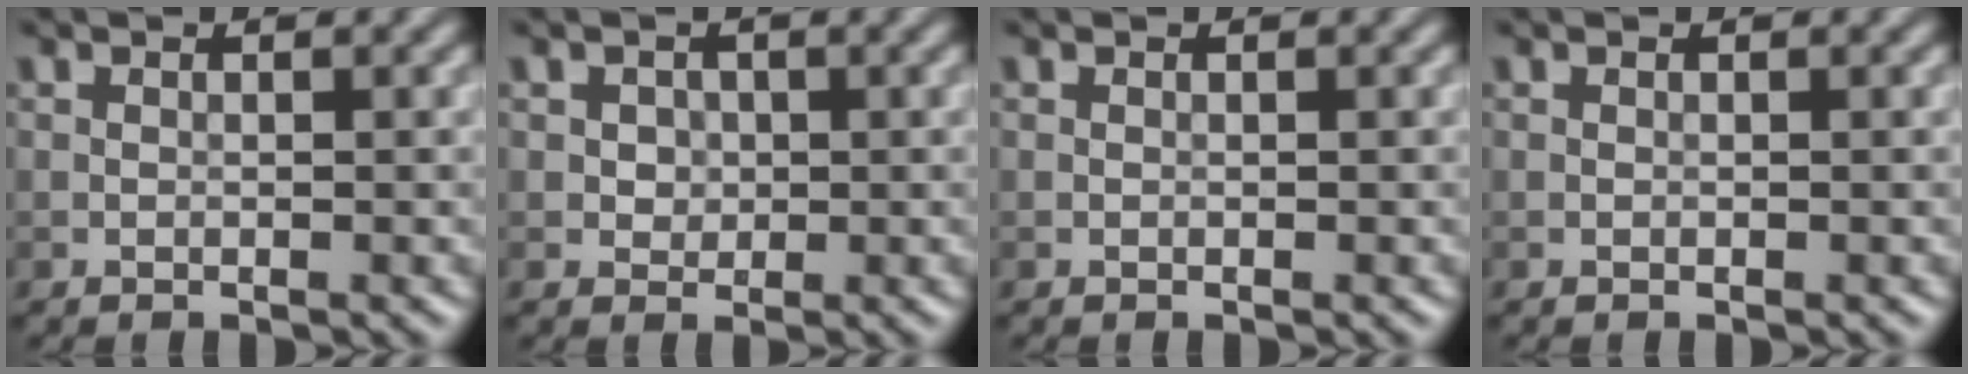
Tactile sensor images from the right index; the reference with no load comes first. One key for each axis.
{"total": 1.3, "fx": 0.3, "fy": 1.2, "fz": 0.5, "tx": -0.004, "ty": 0.000, "tz": 0.009}
{"total": 0.0}
{"total": 0.0}